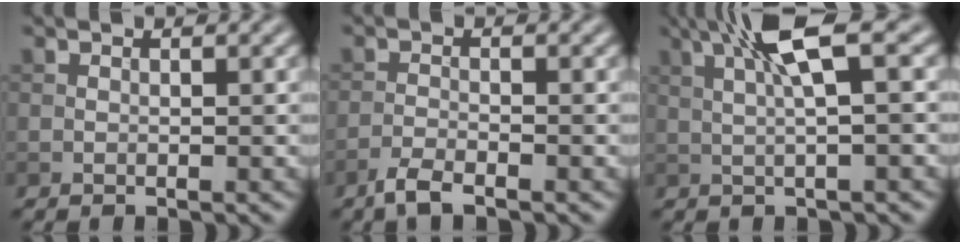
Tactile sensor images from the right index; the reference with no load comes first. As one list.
[{"total": 2.5, "force": [-1.9, 0.5, 1.6], "torque": [-0.034, -0.004, -0.044]}, {"total": 6.1, "force": [2.0, 0.9, 5.7], "torque": [-0.096, 0.018, 0.033]}]